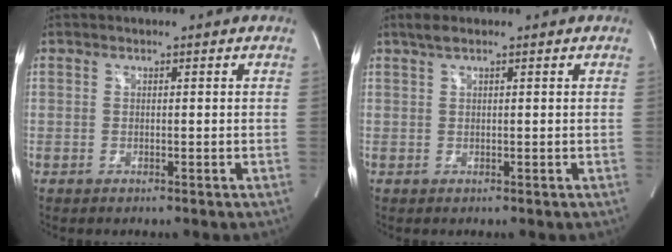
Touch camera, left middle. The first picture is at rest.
{"total": 1.7, "force": [1.2, 0.3, 1.1], "torque": [-0.029, 0.015, 0.025]}